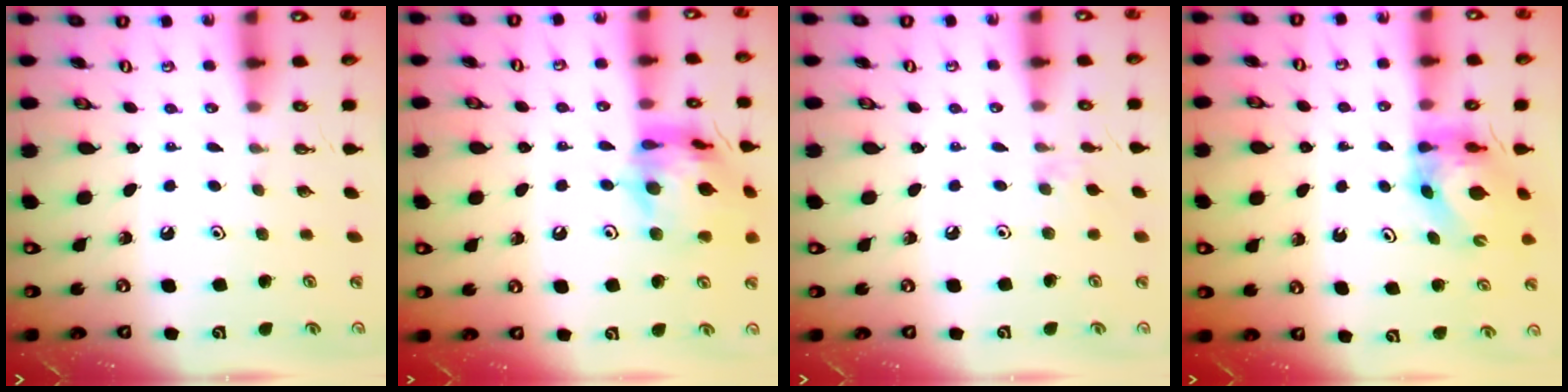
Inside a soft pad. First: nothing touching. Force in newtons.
{"total": 19.4, "press": 19.3, "slide": 2.0}
{"total": 3.0, "press": 2.9, "slide": 0.5}
{"total": 5.8, "press": 5.8, "slide": 0.6}